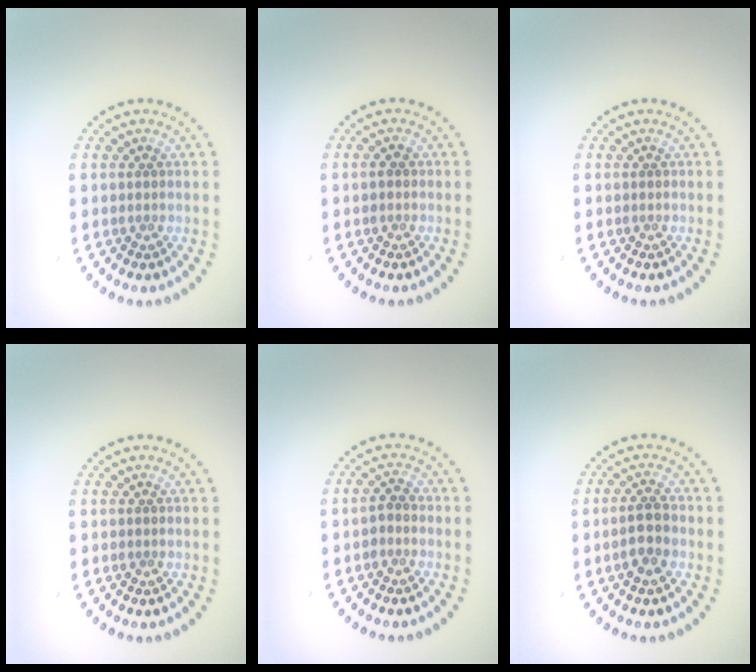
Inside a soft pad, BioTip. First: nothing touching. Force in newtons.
{"total": 0.8, "press": 0.8, "slide": 0.1}
{"total": 0.0}
{"total": 0.0}
{"total": 1.1, "press": 0.9, "slide": 0.6}
{"total": 2.4, "press": 2.3, "slide": 0.7}